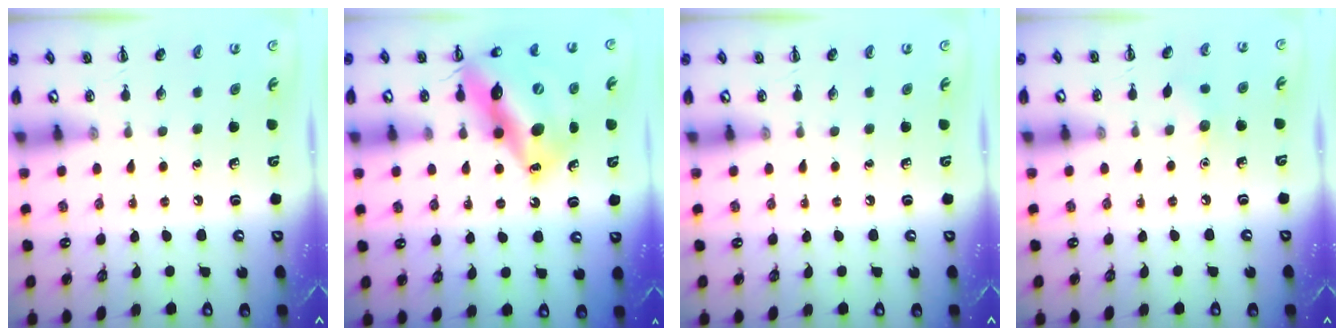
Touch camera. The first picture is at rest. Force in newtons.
{"total": 18.4, "press": 18.0, "slide": 3.4}
{"total": 0.0}
{"total": 5.4, "press": 5.2, "slide": 1.4}